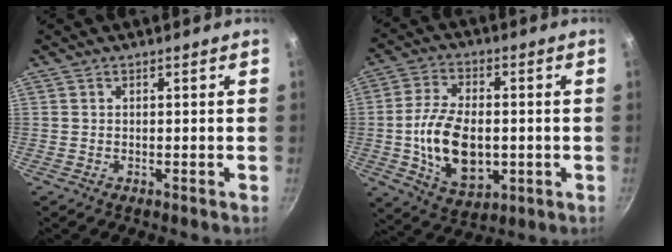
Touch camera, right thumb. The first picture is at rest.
{"total": 14.9, "force": [-1.4, 9.0, 11.8], "torque": [-0.202, 0.007, -0.017]}